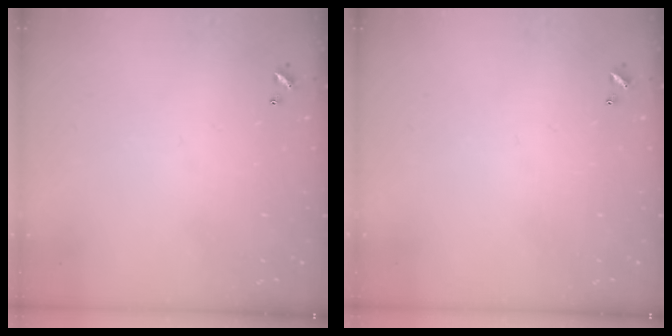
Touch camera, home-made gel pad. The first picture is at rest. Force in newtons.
{"total": 0.0}